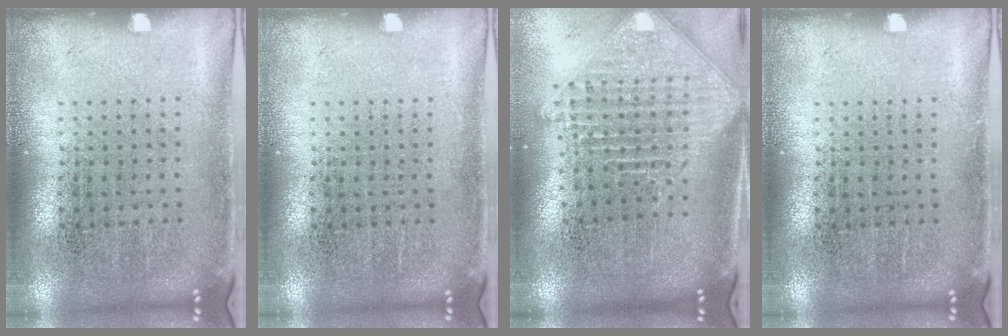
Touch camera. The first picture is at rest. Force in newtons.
{"total": 0.0}
{"total": 2.5, "press": 1.8, "slide": 1.6}
{"total": 0.0}